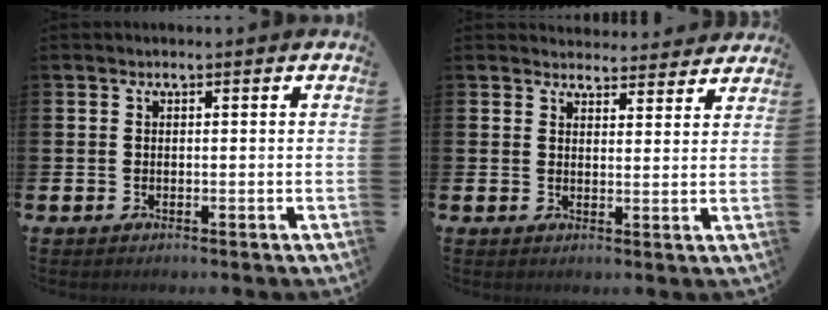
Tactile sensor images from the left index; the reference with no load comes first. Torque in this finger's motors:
{"motor_torque": [0.13, -1.63, 0.03, 0.00]}